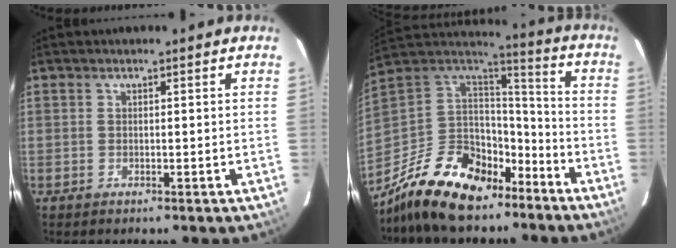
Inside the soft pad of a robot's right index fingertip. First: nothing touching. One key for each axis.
{"total": 22.4, "fx": -14.9, "fy": 11.8, "fz": 11.9, "tx": -0.258, "ty": 0.008, "tz": -0.238}